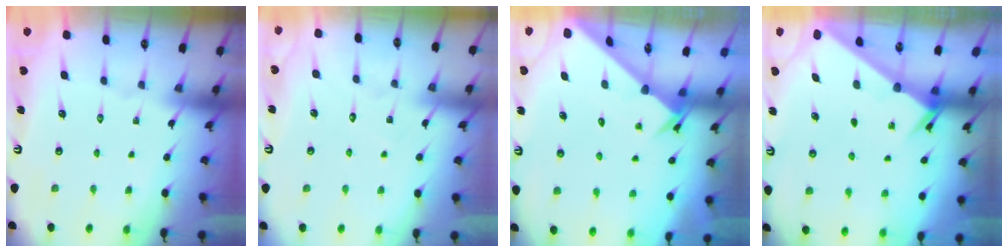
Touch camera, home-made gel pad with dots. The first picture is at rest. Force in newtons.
{"total": 3.7, "press": 3.7, "slide": 0.4}
{"total": 2.5, "press": 2.5, "slide": 0.2}
{"total": 1.9, "press": 1.9, "slide": 0.0}